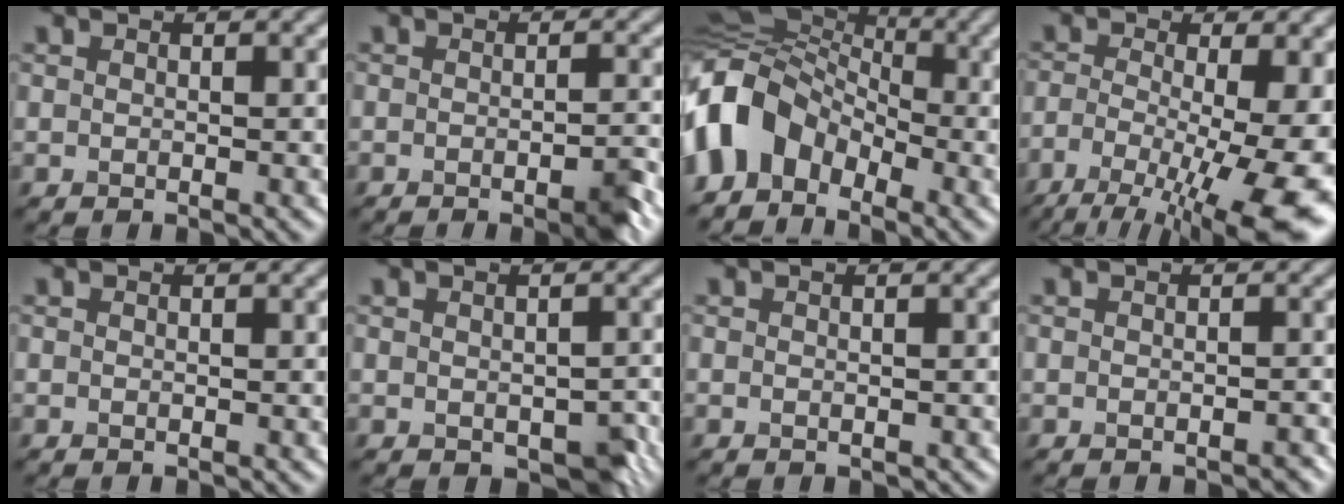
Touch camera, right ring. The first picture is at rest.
{"total": 2.5, "force": [-1.3, 0.5, 2.1], "torque": [-0.023, -0.001, -0.024]}
{"total": 8.3, "force": [-3.3, 6.1, 4.6], "torque": [-0.082, 0.014, -0.082]}
{"total": 13.4, "force": [-5.5, 4.6, 11.3], "torque": [-0.191, -0.024, -0.088]}
{"total": 0.0}
{"total": 3.0, "force": [-0.9, 1.8, 2.2], "torque": [-0.031, -0.013, -0.003]}
{"total": 0.5, "force": [-0.3, 0.4, 0.3], "torque": [-0.004, -0.005, -0.003]}
{"total": 0.8, "force": [-0.7, 0.1, 0.5], "torque": [-0.005, 0.002, -0.008]}